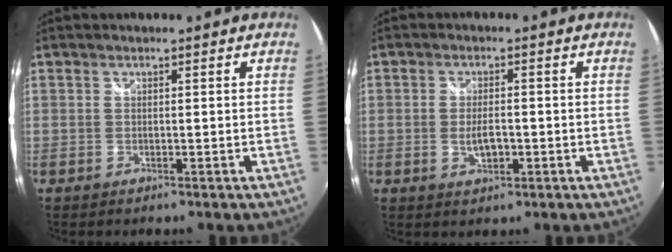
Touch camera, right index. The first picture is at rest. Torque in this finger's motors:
{"motor_torque": [0.08, 0.03, 0.03, 0.03]}